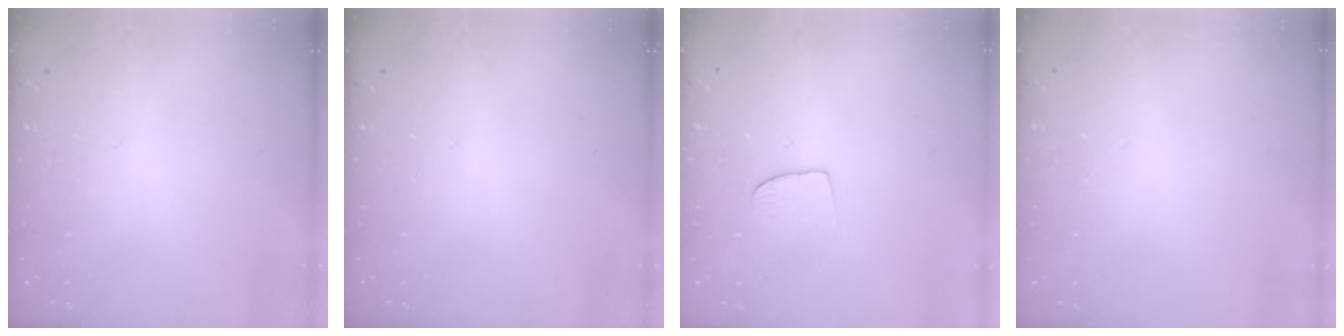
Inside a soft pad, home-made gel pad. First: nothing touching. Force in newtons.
{"total": 0.0}
{"total": 6.3, "press": 6.2, "slide": 0.6}
{"total": 0.0}